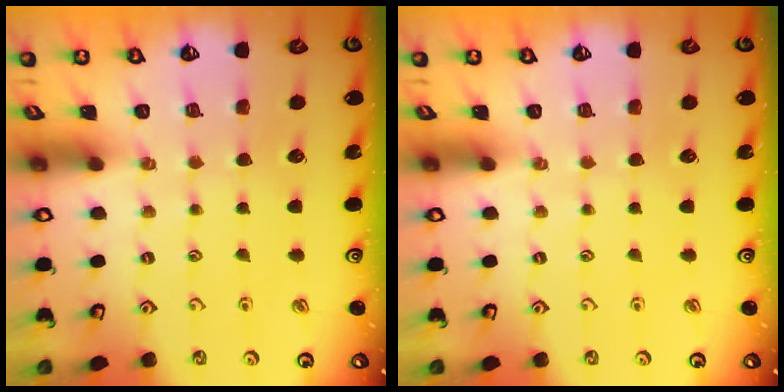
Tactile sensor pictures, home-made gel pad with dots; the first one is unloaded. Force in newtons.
{"total": 0.0}